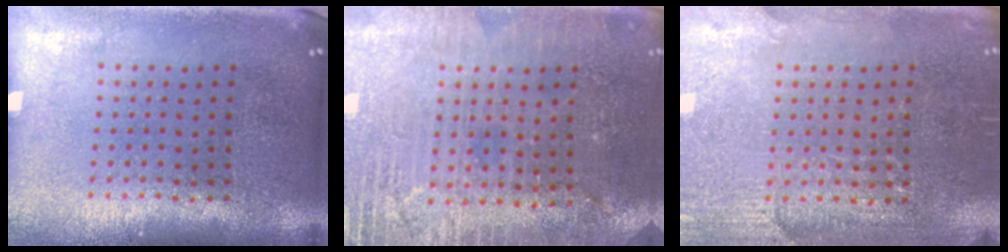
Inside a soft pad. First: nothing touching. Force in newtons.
{"total": 2.9, "press": 2.9, "slide": 0.4}
{"total": 2.8, "press": 2.7, "slide": 0.8}